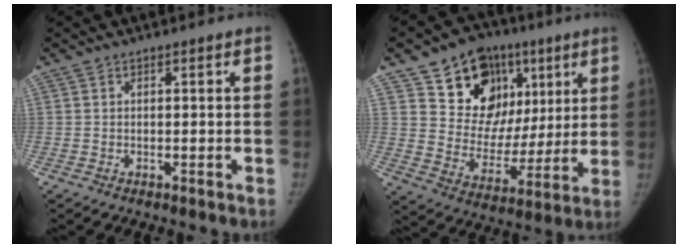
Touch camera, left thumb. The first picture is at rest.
{"total": 20.3, "force": [9.5, 15.2, 9.4], "torque": [-0.083, -0.007, 0.162]}